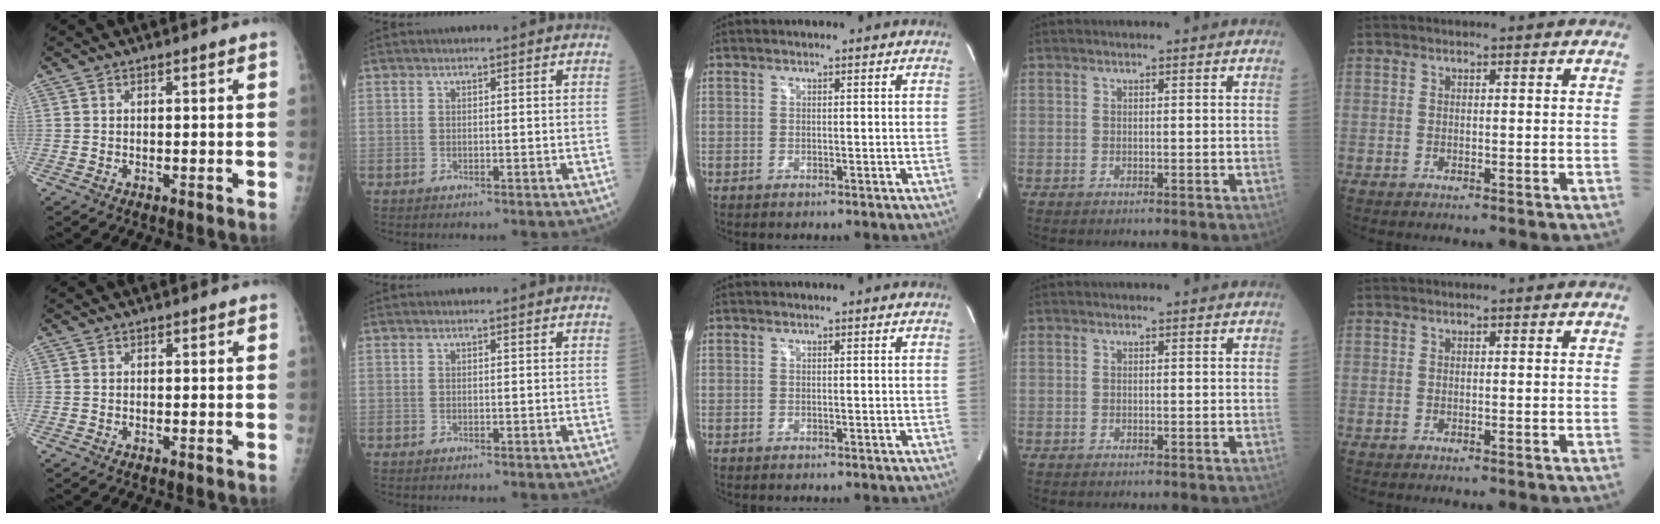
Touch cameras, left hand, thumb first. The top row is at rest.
{}